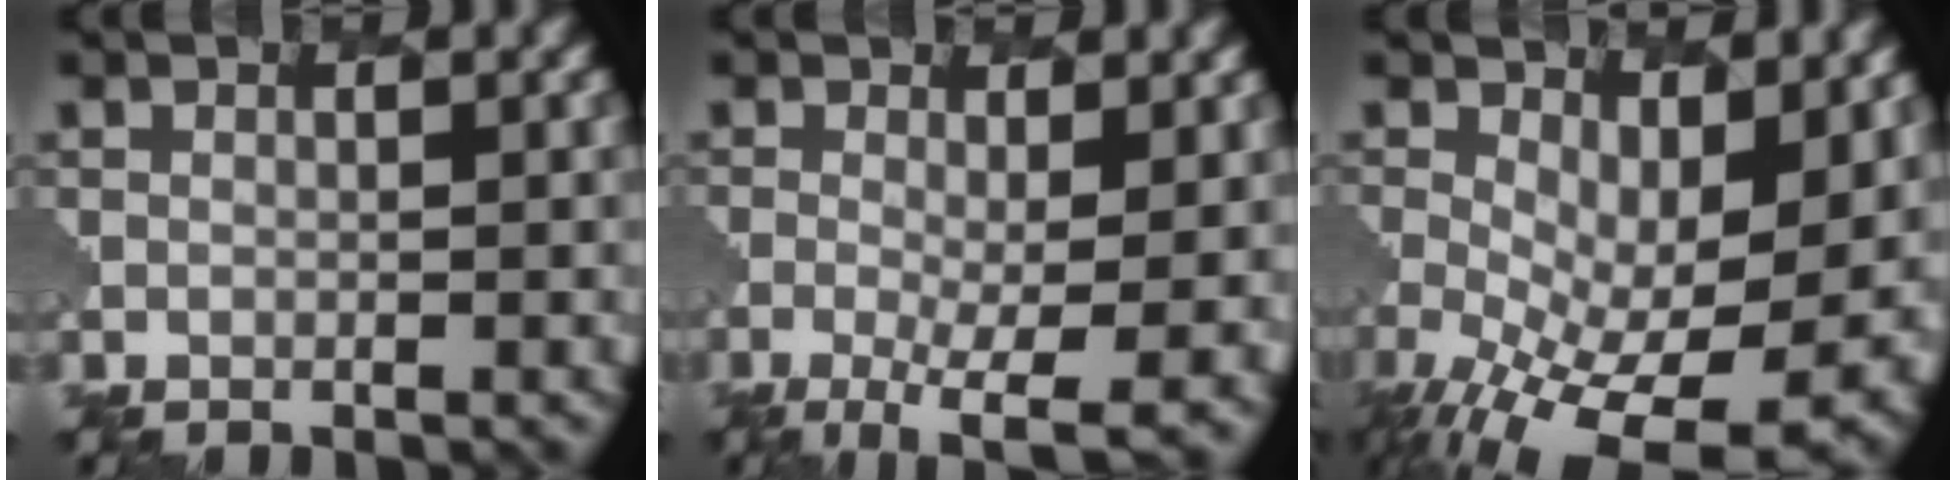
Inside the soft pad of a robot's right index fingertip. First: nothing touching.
{"total": 6.2, "force": [-1.6, 1.7, 5.7], "torque": [-0.103, -0.014, -0.023]}
{"total": 13.5, "force": [-2.5, 6.9, 11.4], "torque": [-0.192, -0.045, -0.020]}